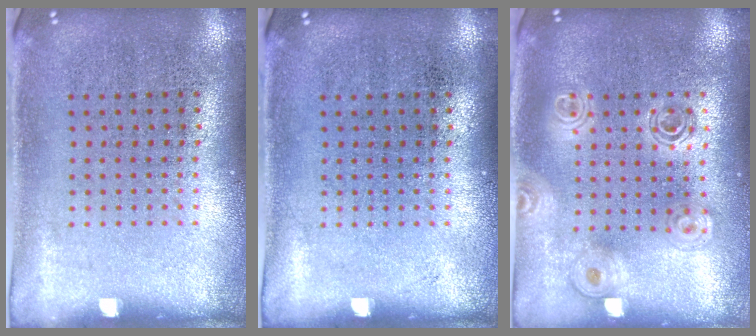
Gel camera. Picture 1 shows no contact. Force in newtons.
{"total": 0.0}
{"total": 1.6, "press": 1.4, "slide": 0.8}